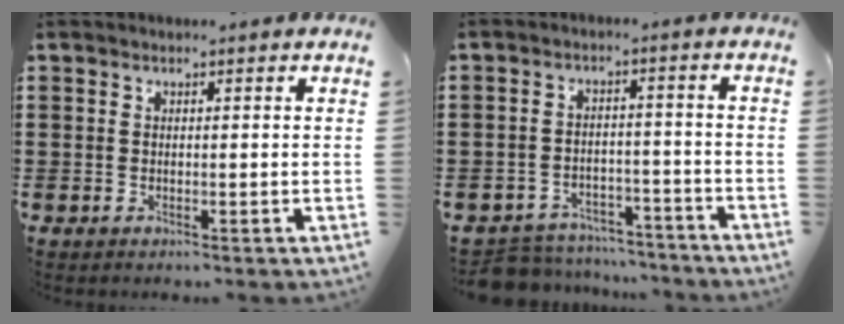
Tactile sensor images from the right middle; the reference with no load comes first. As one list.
[{"total": 5.4, "force": [-5.4, 1.0, -0.1], "torque": [-0.006, 0.013, -0.112]}]